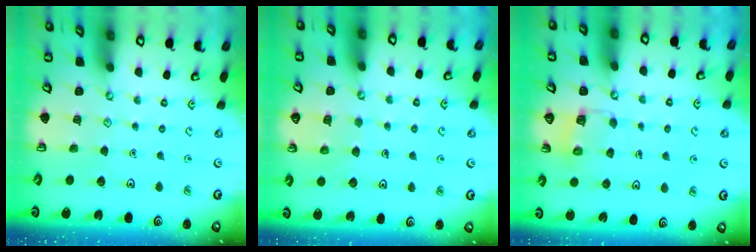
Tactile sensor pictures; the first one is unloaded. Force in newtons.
{"total": 6.4, "press": 6.3, "slide": 0.4}
{"total": 3.7, "press": 3.7, "slide": 0.1}